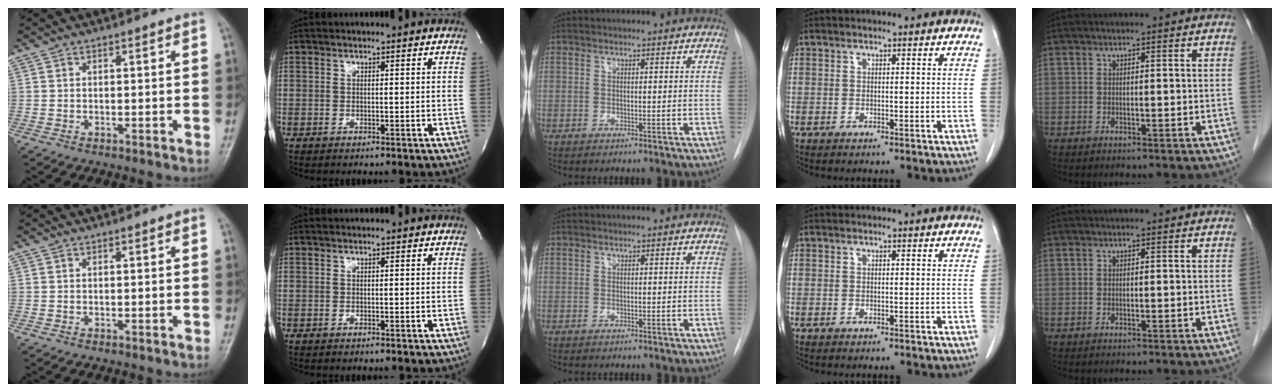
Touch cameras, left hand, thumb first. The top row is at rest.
{}